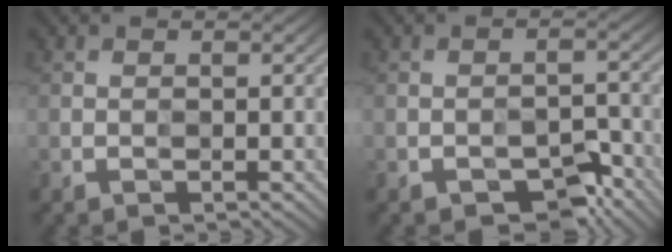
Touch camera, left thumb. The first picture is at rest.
{"total": 2.7, "force": [-2.6, 0.7, 0.2], "torque": [0.008, 0.010, -0.038]}